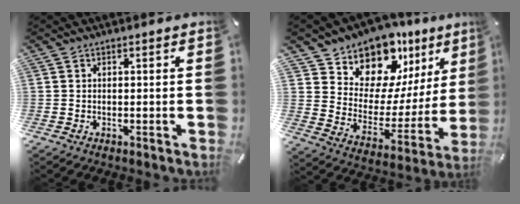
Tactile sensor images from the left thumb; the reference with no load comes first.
{"total": 13.6, "force": [12.0, 6.3, 0.8], "torque": [-0.021, -0.141, 0.215]}